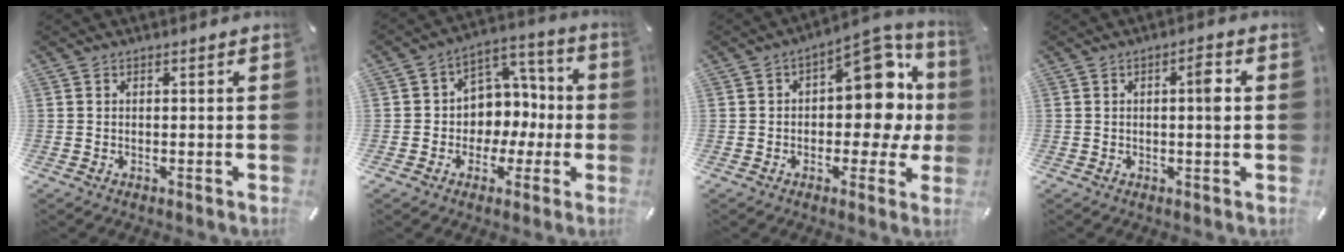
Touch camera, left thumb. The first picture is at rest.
{"total": 9.2, "force": [-1.6, 8.9, 1.8], "torque": [-0.023, 0.010, -0.021]}
{"total": 16.4, "force": [3.0, 9.5, 12.9], "torque": [-0.147, -0.026, 0.048]}
{"total": 4.0, "force": [0.3, 0.8, 3.9], "torque": [-0.059, 0.002, -0.003]}